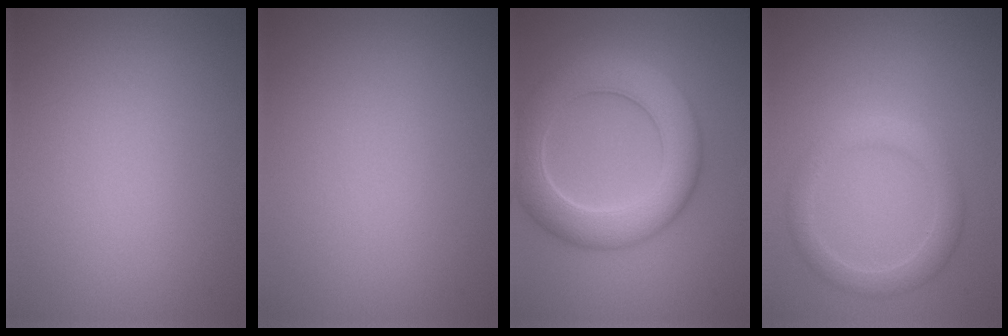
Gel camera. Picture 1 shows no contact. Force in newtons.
{"total": 0.0}
{"total": 7.6, "press": 7.6, "slide": 0.4}
{"total": 2.8, "press": 2.8, "slide": 0.1}